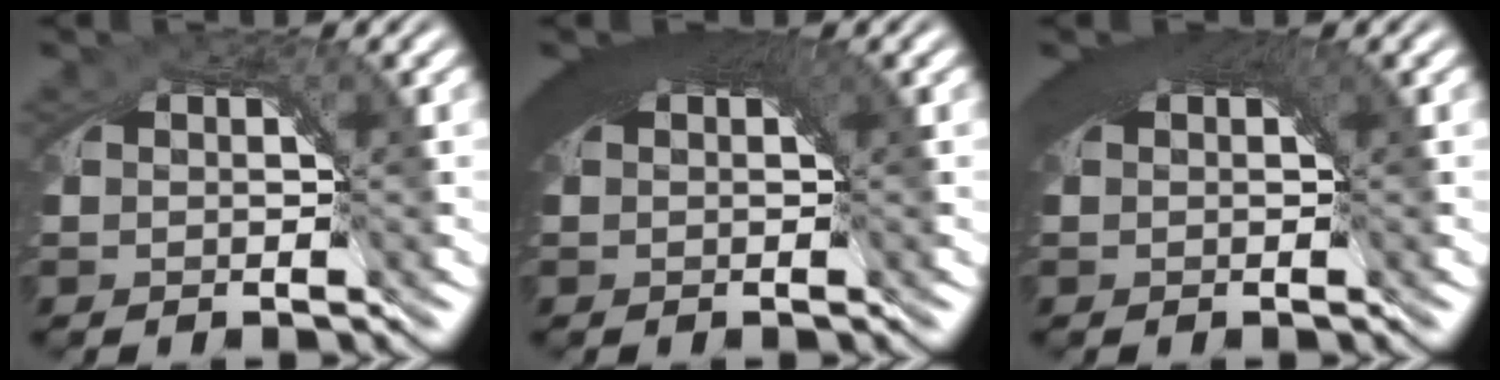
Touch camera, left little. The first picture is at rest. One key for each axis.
{"total": 6.2, "fx": 1.9, "fy": 2.2, "fz": 5.4, "tx": -0.066, "ty": 0.017, "tz": 0.021}
{"total": 4.6, "fx": 1.6, "fy": 1.6, "fz": 4.0, "tx": -0.047, "ty": 0.013, "tz": 0.018}